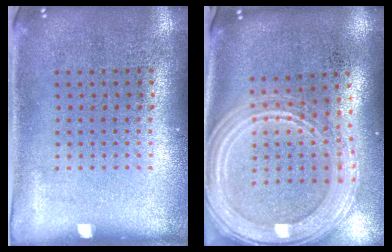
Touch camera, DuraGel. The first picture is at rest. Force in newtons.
{"total": 2.7, "press": 2.3, "slide": 1.5}